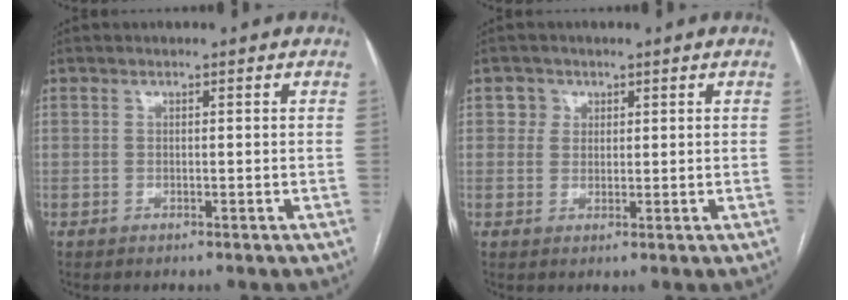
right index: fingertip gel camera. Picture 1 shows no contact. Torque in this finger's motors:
{"motor_torque": [-0.05, 0.00, 0.00, 0.00]}